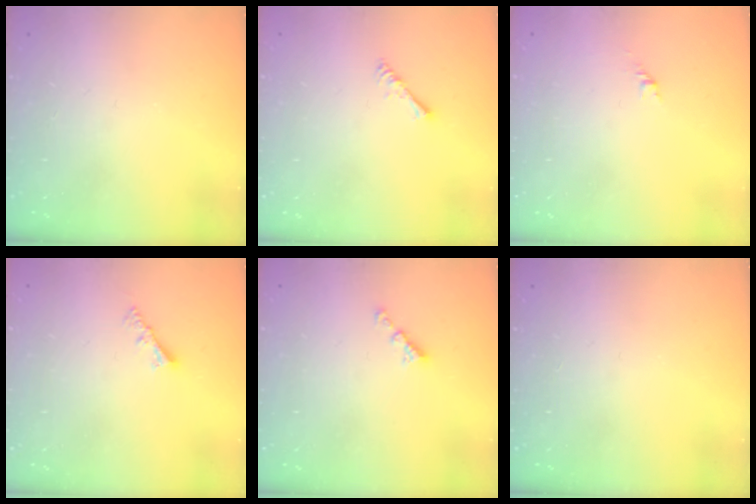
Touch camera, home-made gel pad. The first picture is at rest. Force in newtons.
{"total": 2.2, "press": 2.1, "slide": 0.5}
{"total": 1.7, "press": 1.6, "slide": 0.7}
{"total": 3.0, "press": 3.0, "slide": 0.1}
{"total": 2.1, "press": 2.1, "slide": 0.4}
{"total": 0.0}